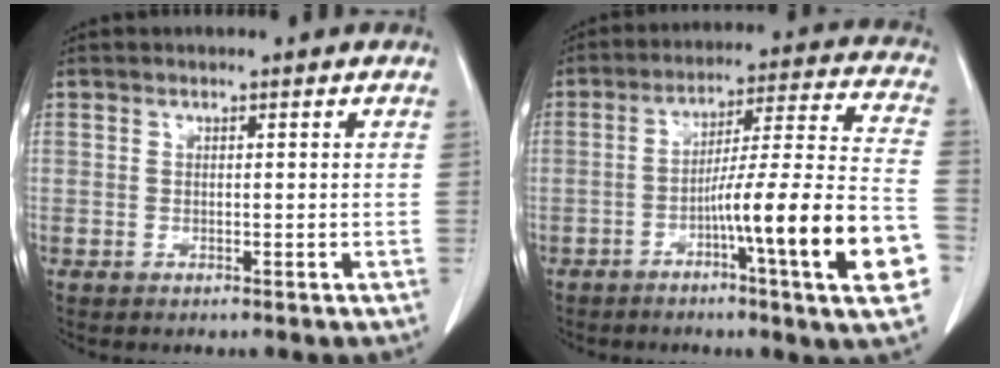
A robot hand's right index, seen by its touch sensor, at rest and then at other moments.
{"total": 18.8, "force": [-6.6, -0.4, 17.5], "torque": [-0.227, 0.004, -0.100]}